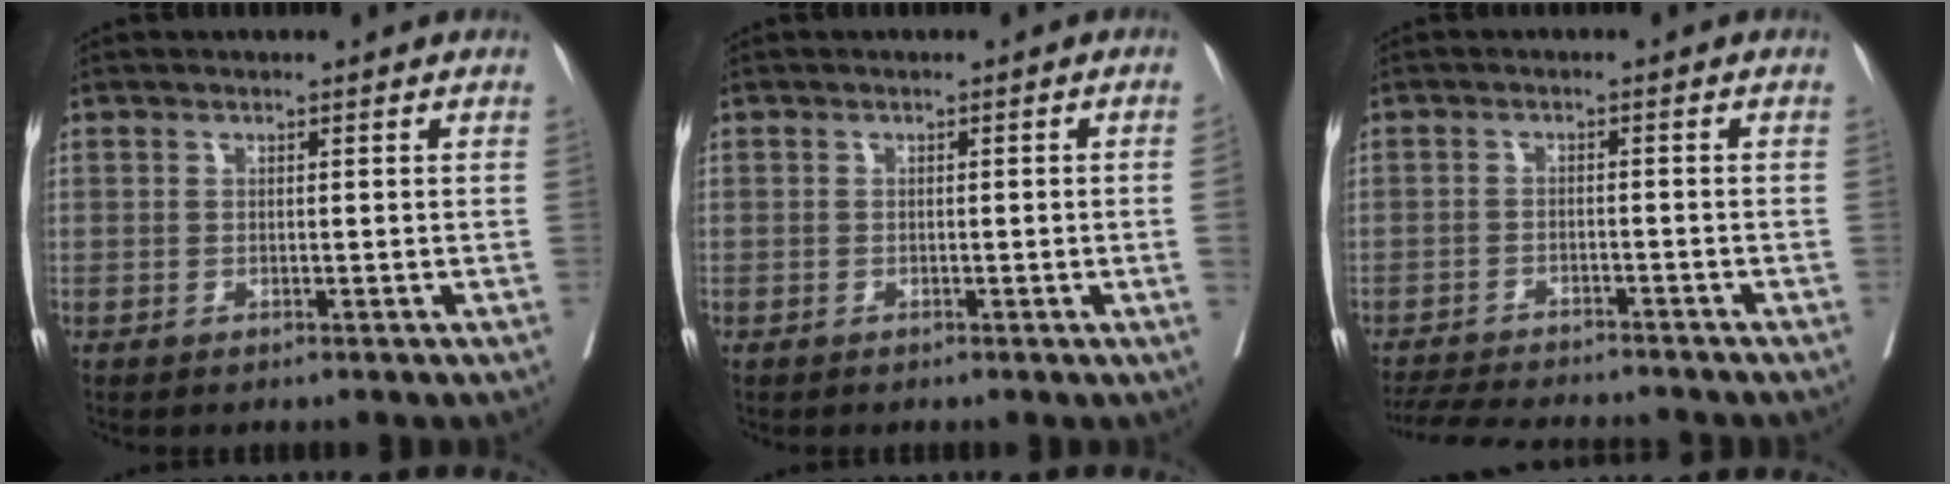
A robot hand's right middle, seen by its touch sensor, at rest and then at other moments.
{"total": 1.5, "force": [-0.3, -0.3, 1.4], "torque": [-0.023, 0.002, 0.000]}
{"total": 12.3, "force": [-11.4, 1.6, 4.2], "torque": [-0.071, -0.010, -0.162]}